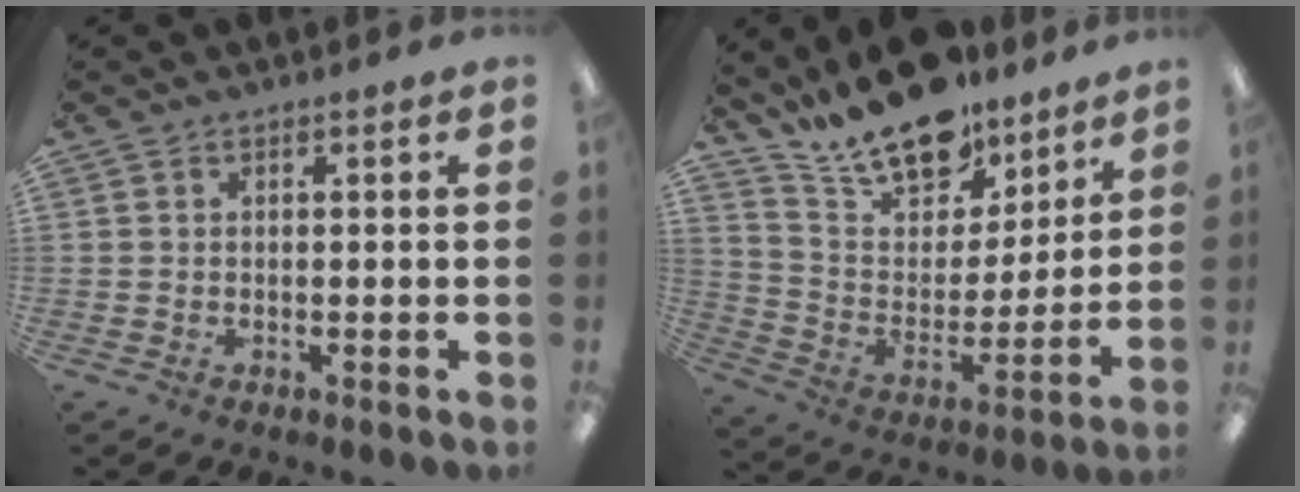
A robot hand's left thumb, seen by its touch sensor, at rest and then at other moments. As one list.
[{"total": 18.3, "force": [15.1, 7.7, 6.9], "torque": [-0.140, -0.104, 0.270]}]